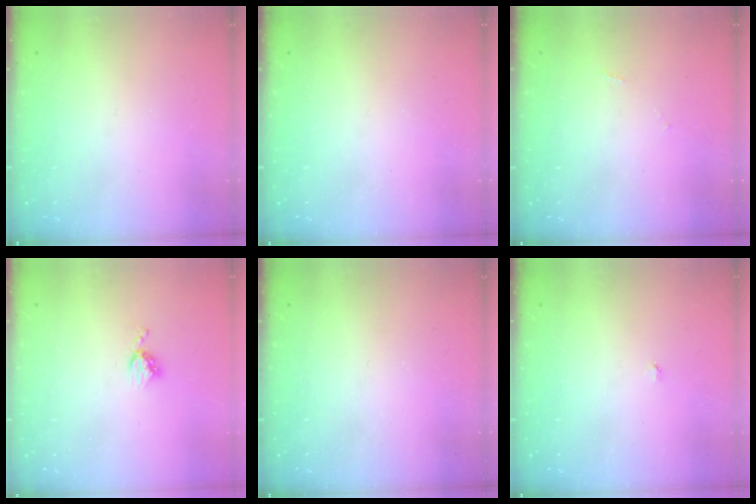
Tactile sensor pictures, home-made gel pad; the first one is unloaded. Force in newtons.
{"total": 1.7, "press": 1.7, "slide": 0.2}
{"total": 4.0, "press": 4.0, "slide": 0.6}
{"total": 5.0, "press": 4.9, "slide": 0.7}
{"total": 0.0}
{"total": 2.9, "press": 2.9, "slide": 0.3}